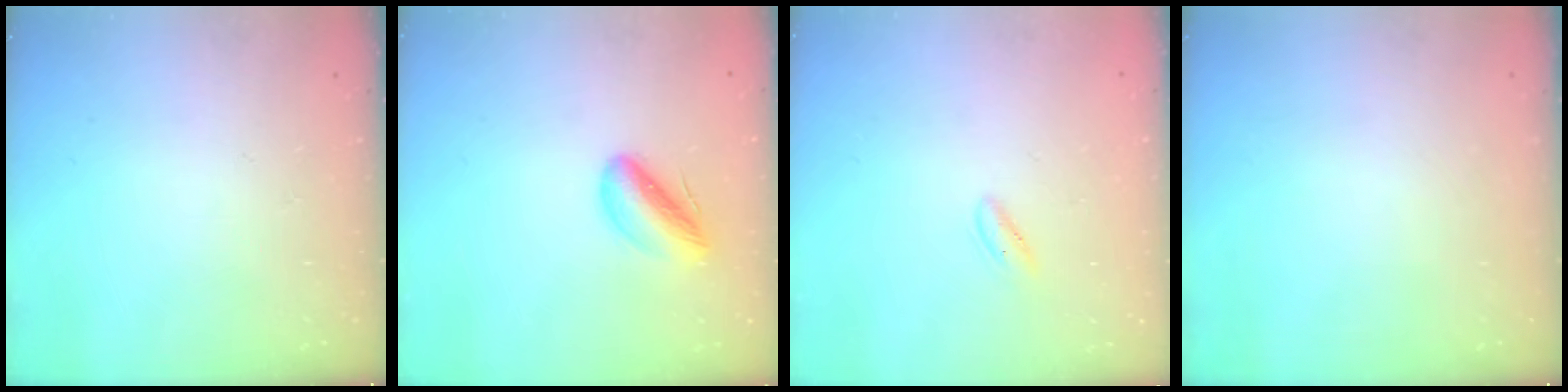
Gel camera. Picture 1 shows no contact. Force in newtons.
{"total": 8.0, "press": 7.9, "slide": 1.3}
{"total": 2.1, "press": 2.0, "slide": 0.7}
{"total": 0.0}